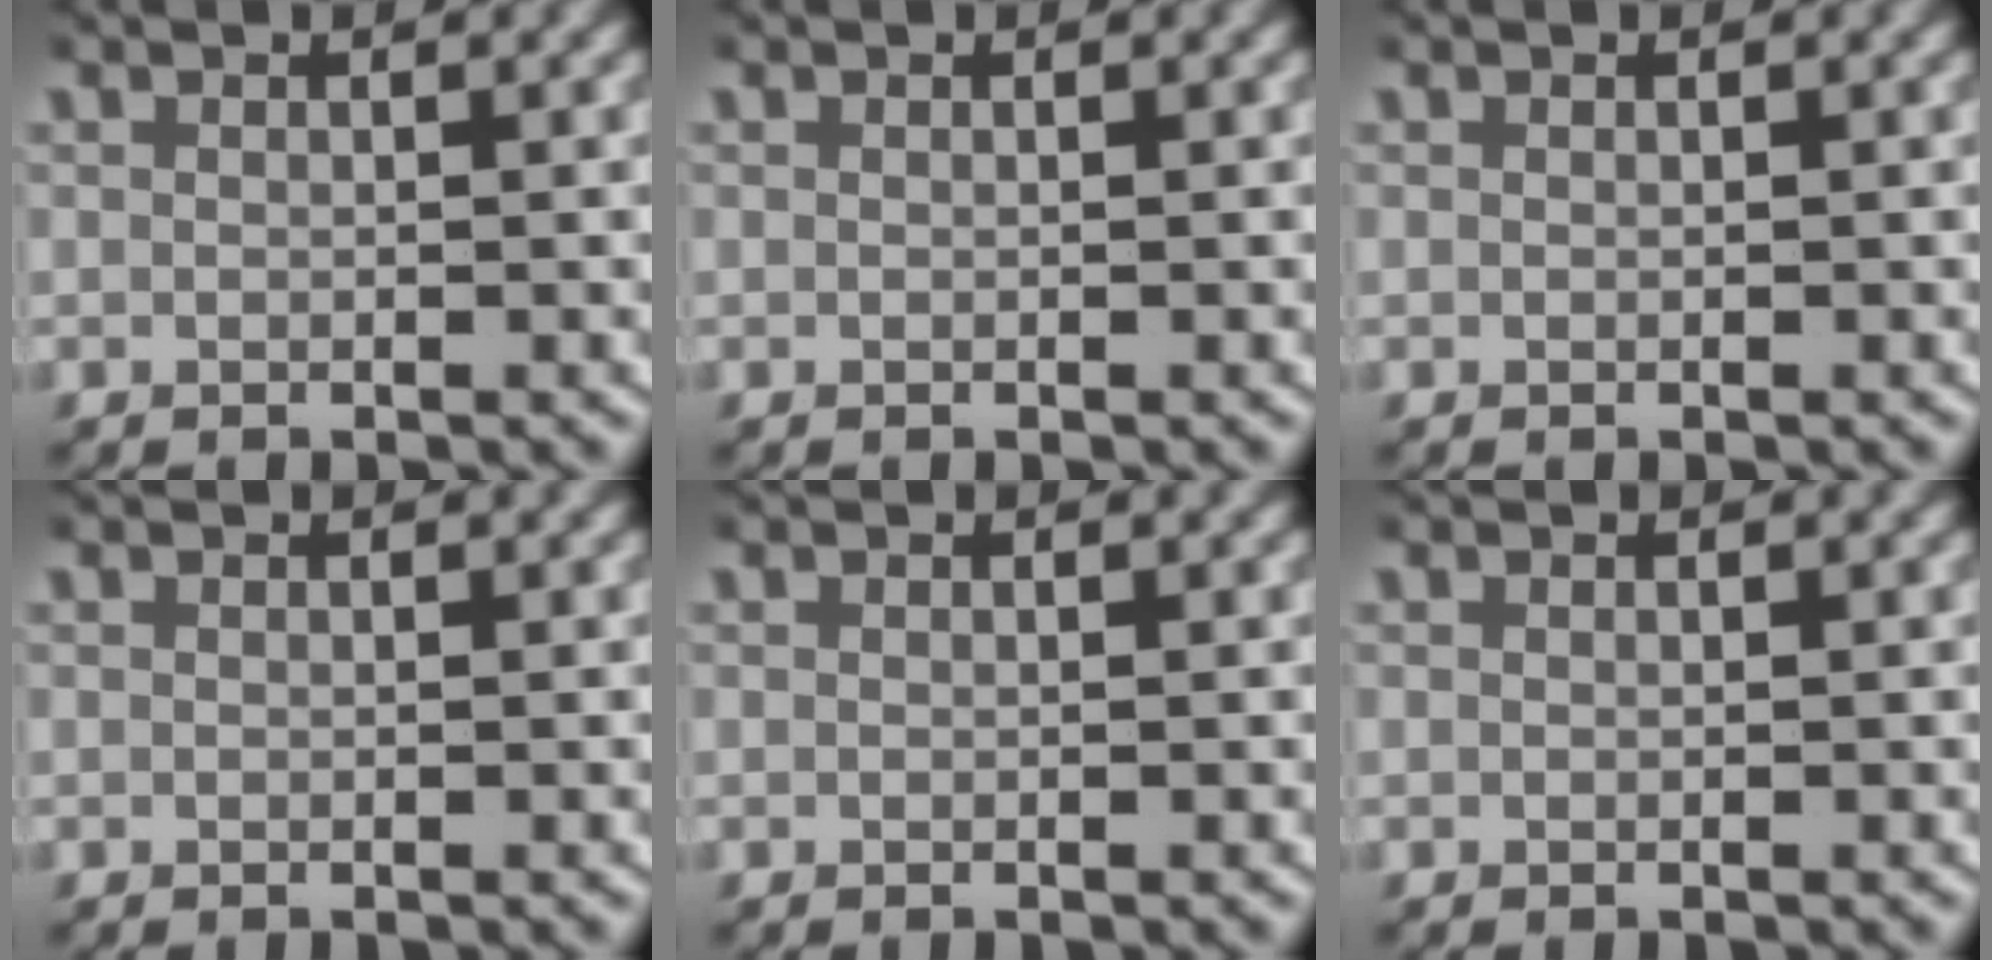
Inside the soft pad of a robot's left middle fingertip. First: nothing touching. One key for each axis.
{"total": 0.0}
{"total": 0.0}
{"total": 0.0}
{"total": 0.0}
{"total": 0.0}